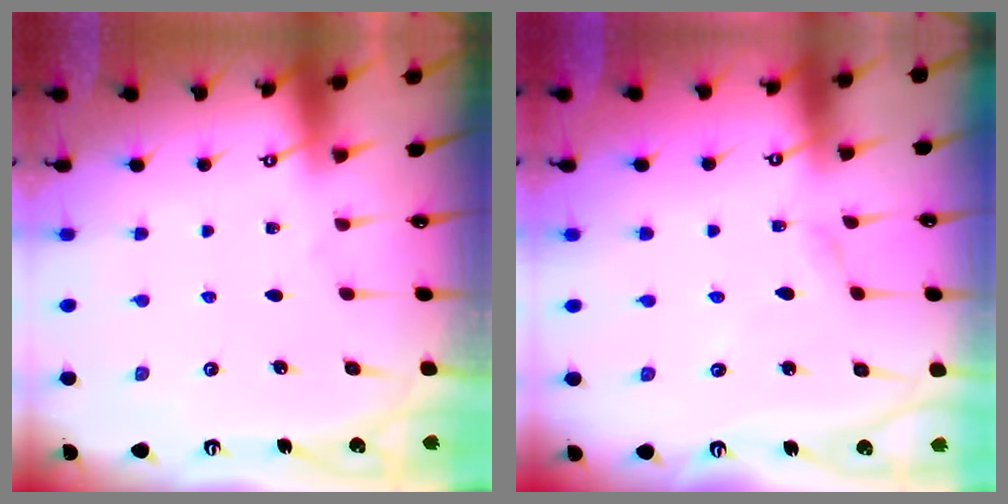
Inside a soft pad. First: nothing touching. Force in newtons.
{"total": 2.7, "press": 2.7, "slide": 0.1}